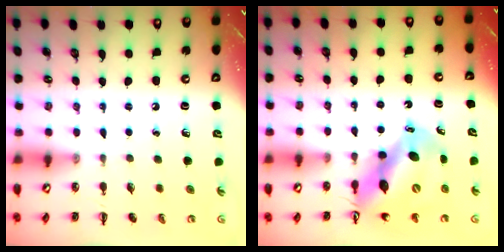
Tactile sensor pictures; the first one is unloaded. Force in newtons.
{"total": 10.8, "press": 10.5, "slide": 2.7}